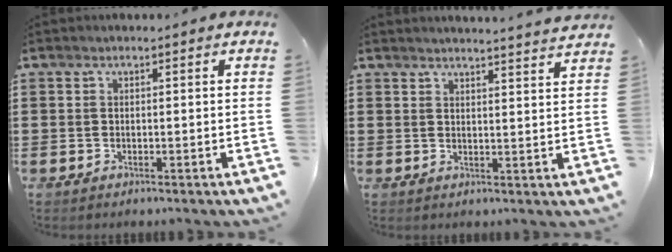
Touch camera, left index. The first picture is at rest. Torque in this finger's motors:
{"motor_torque": [0.28, 0.05, 0.12, 0.03]}